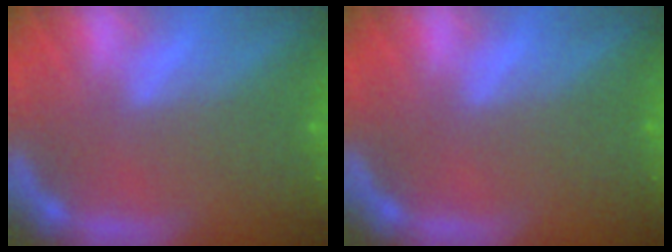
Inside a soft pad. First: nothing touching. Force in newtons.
{"total": 0.0}